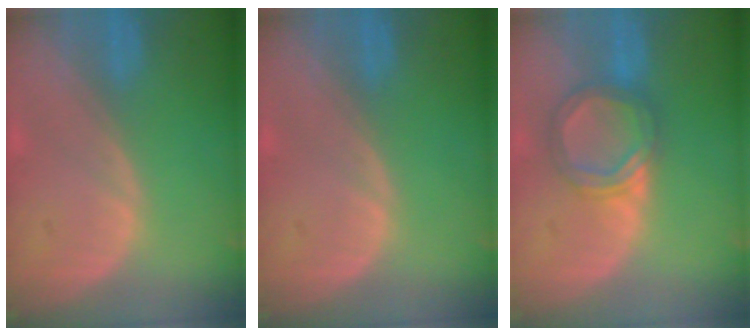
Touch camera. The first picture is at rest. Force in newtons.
{"total": 0.0}
{"total": 5.3, "press": 5.2, "slide": 0.4}